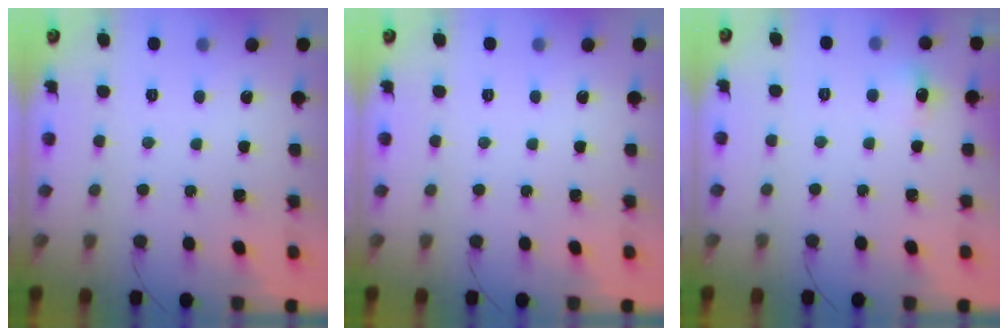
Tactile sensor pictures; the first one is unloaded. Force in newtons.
{"total": 0.0}
{"total": 6.0, "press": 5.7, "slide": 1.7}